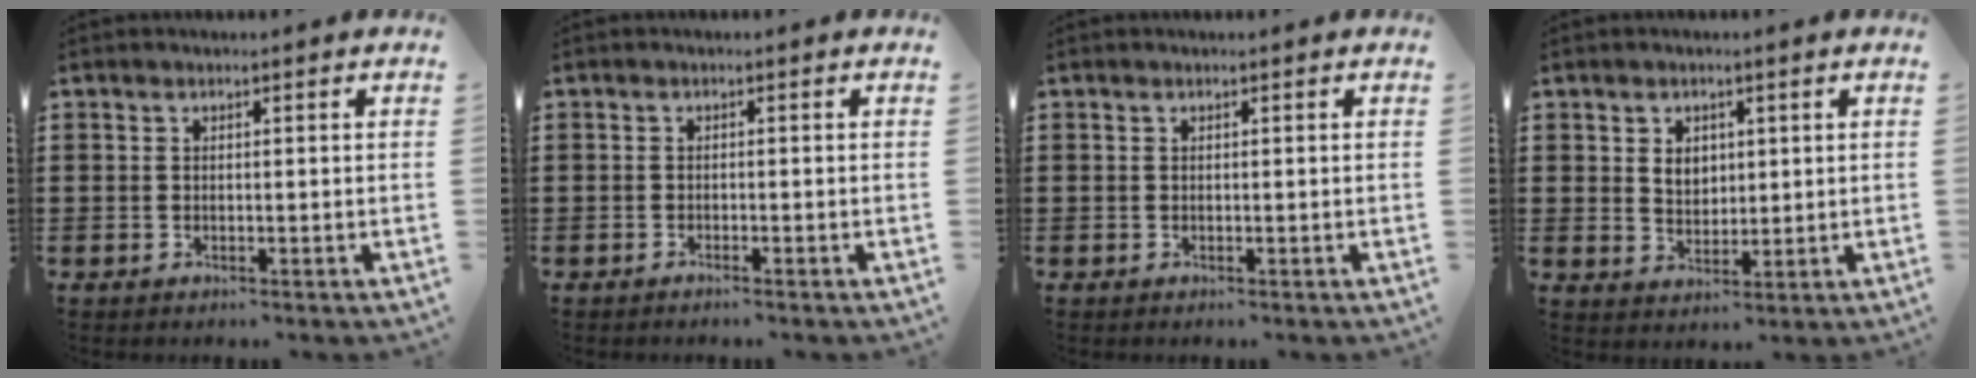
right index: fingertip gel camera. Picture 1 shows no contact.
{"total": 0.7, "force": [-0.7, -0.1, 0.2], "torque": [-0.006, -0.001, -0.014]}
{"total": 0.0}
{"total": 3.2, "force": [1.1, 2.4, 1.8], "torque": [-0.034, 0.007, 0.017]}